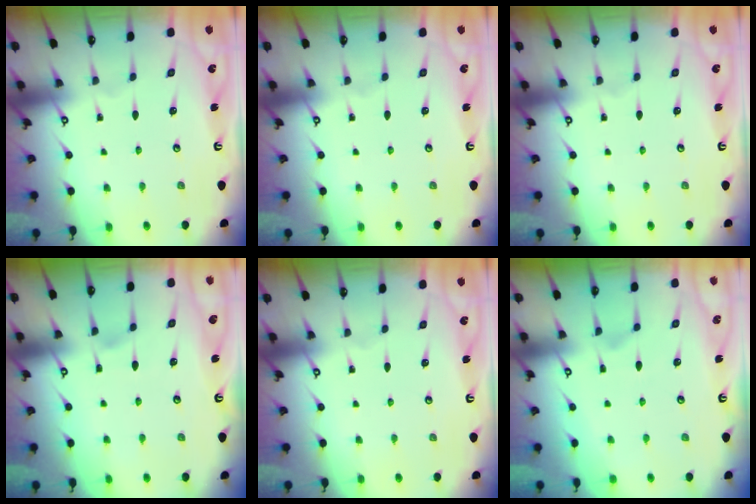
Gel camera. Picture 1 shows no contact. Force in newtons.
{"total": 0.0}
{"total": 0.0}
{"total": 3.8, "press": 3.7, "slide": 0.4}
{"total": 0.0}
{"total": 1.2, "press": 0.5, "slide": 1.1}